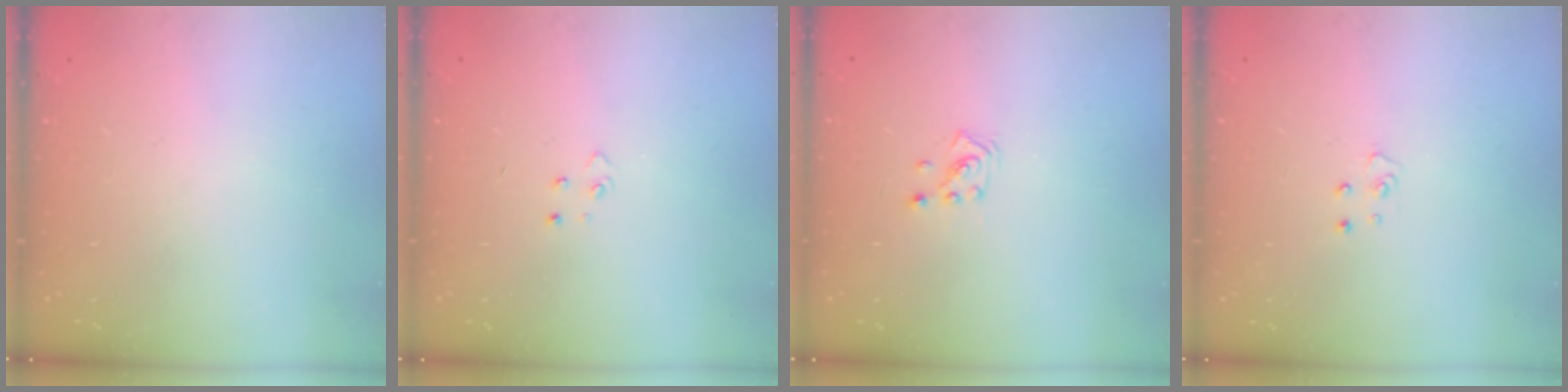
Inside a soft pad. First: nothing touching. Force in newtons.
{"total": 4.0, "press": 4.0, "slide": 0.5}
{"total": 1.3, "press": 1.3, "slide": 0.1}
{"total": 2.9, "press": 2.9, "slide": 0.3}